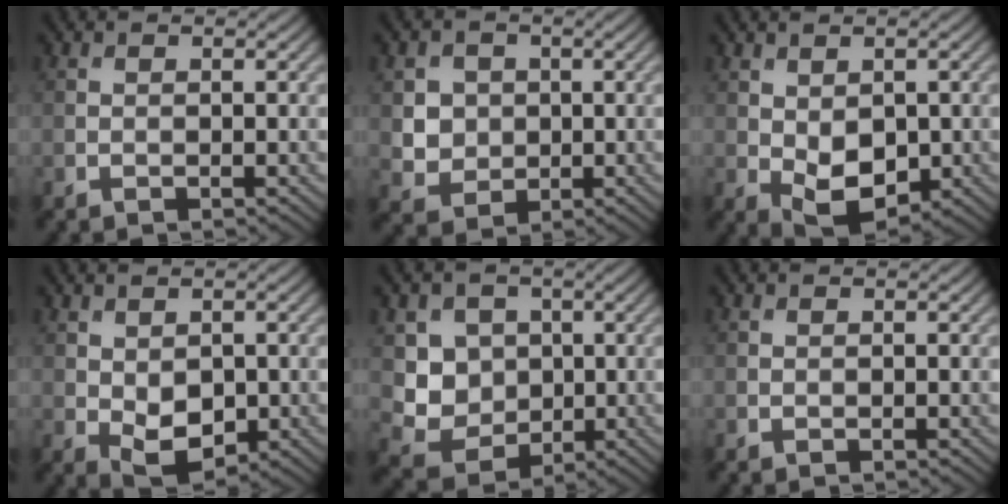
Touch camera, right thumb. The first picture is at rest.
{"total": 4.6, "force": [0.7, 4.3, 1.5], "torque": [-0.059, -0.015, 0.015]}
{"total": 5.6, "force": [-0.6, 3.5, 4.3], "torque": [-0.088, -0.012, 0.000]}
{"total": 4.7, "force": [-0.5, 3.0, 3.6], "torque": [-0.071, -0.012, 0.000]}
{"total": 6.0, "force": [0.8, 5.5, 2.4], "torque": [-0.058, -0.013, 0.003]}
{"total": 0.0}